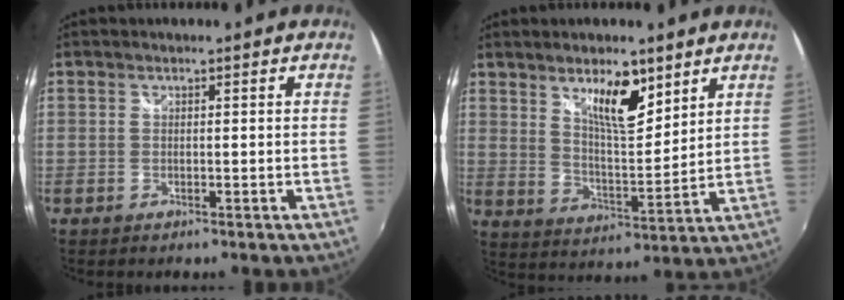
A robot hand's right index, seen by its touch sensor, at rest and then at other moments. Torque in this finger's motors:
{"motor_torque": [0.31, 0.39, 0.36, 0.04]}